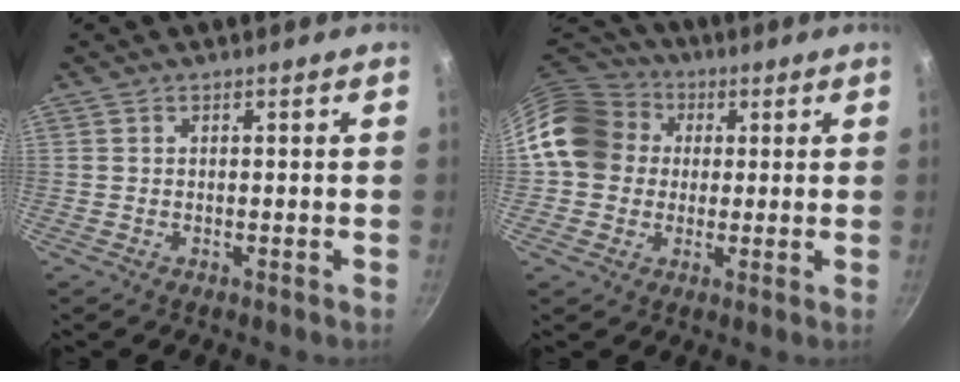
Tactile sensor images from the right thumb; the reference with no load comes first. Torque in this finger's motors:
{"motor_torque": [0.46, 2.41, 0.84, -1.08, 0.09]}